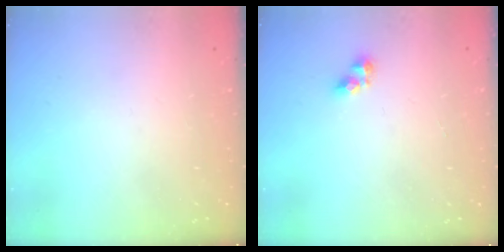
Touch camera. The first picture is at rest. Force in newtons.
{"total": 5.5, "press": 5.5, "slide": 0.6}